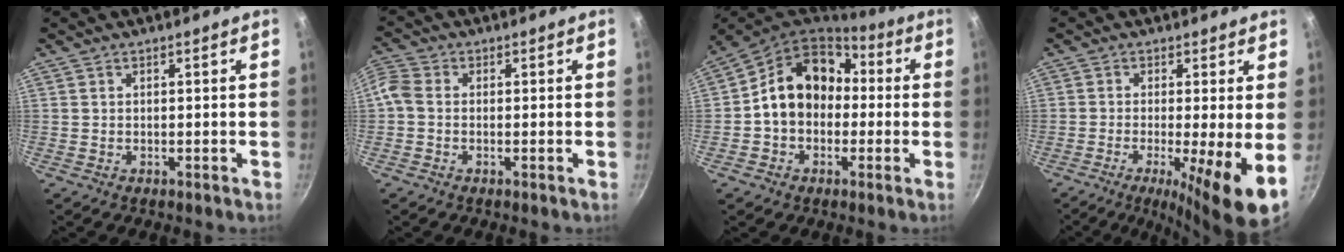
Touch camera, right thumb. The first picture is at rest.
{"total": 5.3, "force": [-0.8, 4.2, 3.1], "torque": [-0.075, 0.014, -0.032]}
{"total": 14.8, "force": [0.3, 11.7, 8.9], "torque": [-0.109, 0.045, -0.008]}
{"total": 10.3, "force": [-2.3, 1.2, 9.9], "torque": [-0.160, -0.012, -0.036]}